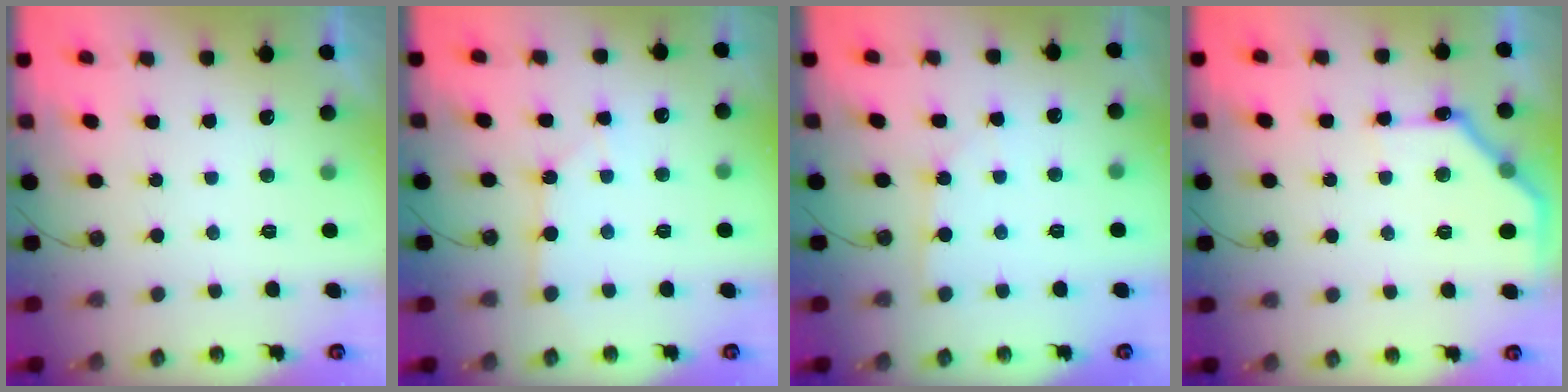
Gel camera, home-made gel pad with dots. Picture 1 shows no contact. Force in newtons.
{"total": 2.9, "press": 2.9, "slide": 0.4}
{"total": 1.9, "press": 1.9, "slide": 0.2}
{"total": 14.2, "press": 14.2, "slide": 0.3}